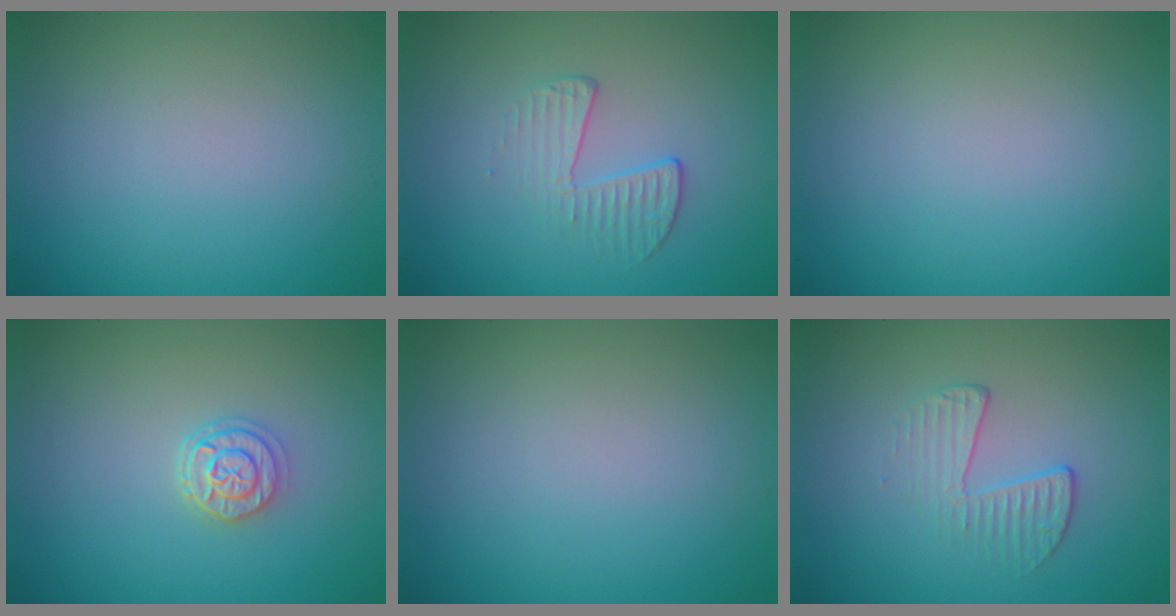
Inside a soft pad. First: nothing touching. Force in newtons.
{"total": 2.1, "press": 1.0, "slide": 1.8}
{"total": 0.0}
{"total": 2.3, "press": 2.0, "slide": 1.1}
{"total": 0.0}
{"total": 2.1, "press": 1.0, "slide": 1.8}